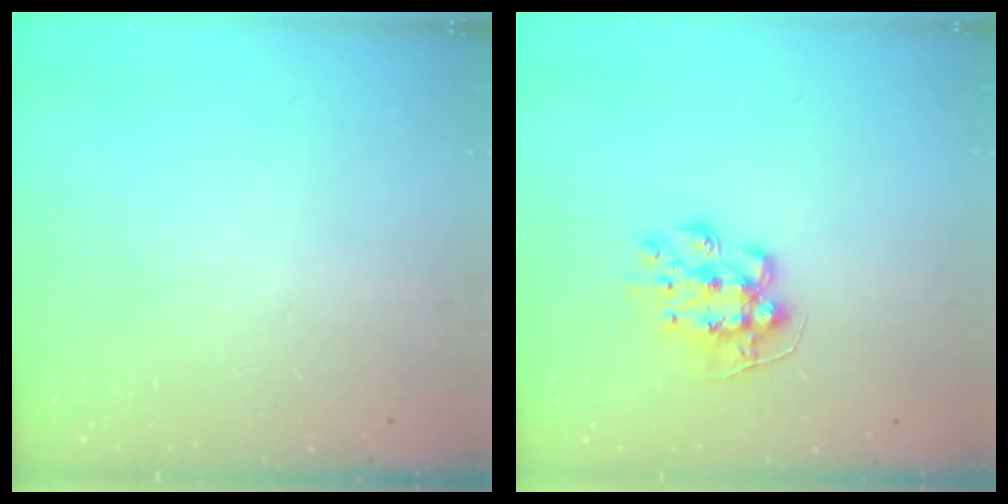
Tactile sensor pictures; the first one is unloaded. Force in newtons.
{"total": 9.3, "press": 9.3, "slide": 0.6}